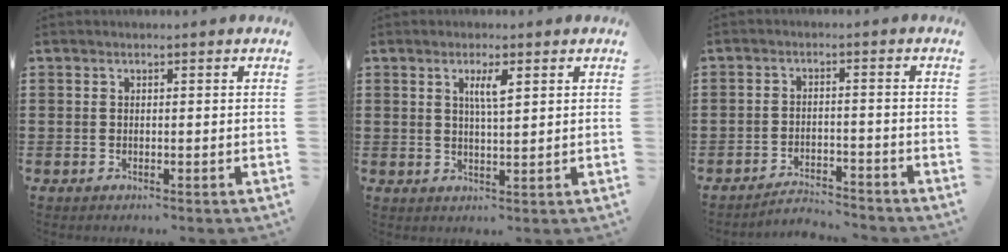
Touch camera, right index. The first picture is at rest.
{"total": 3.2, "force": [1.2, 0.6, 2.9], "torque": [-0.061, 0.004, 0.018]}
{"total": 3.3, "force": [-3.3, 0.1, 0.3], "torque": [-0.010, -0.001, -0.069]}